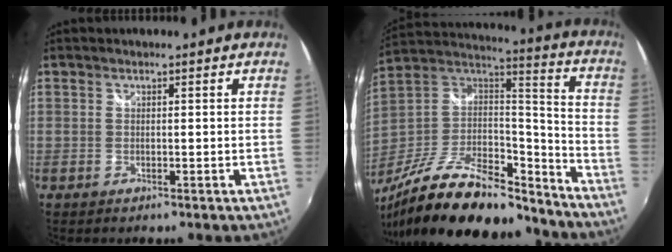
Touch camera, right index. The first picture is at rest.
{"total": 29.5, "force": [-21.6, 10.6, 17.1], "torque": [-0.309, -0.010, -0.341]}